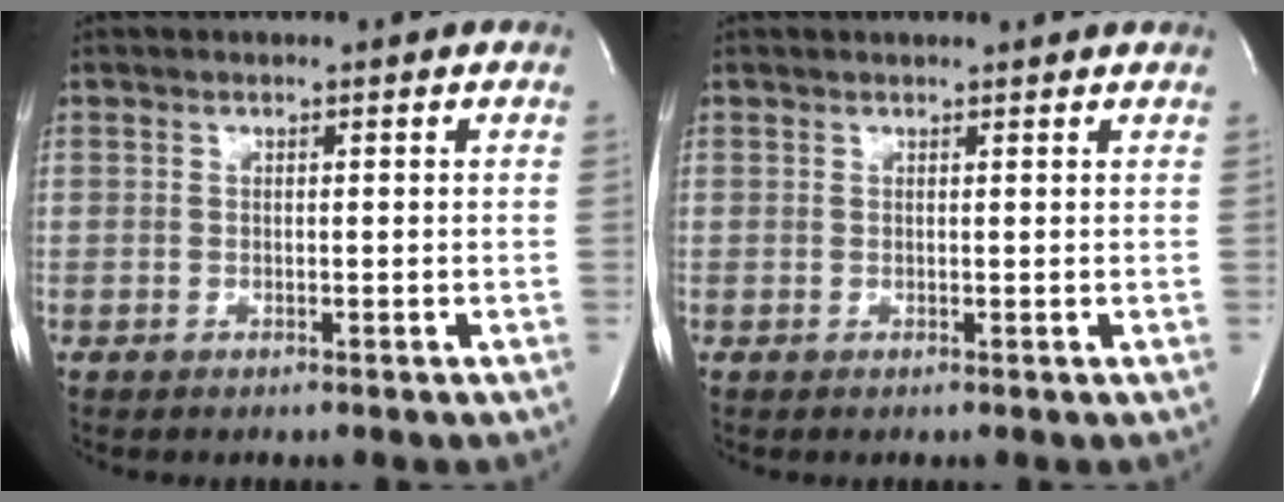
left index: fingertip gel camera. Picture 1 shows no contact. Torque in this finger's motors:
{"motor_torque": [-0.51, -0.49, 0.08, 0.03]}